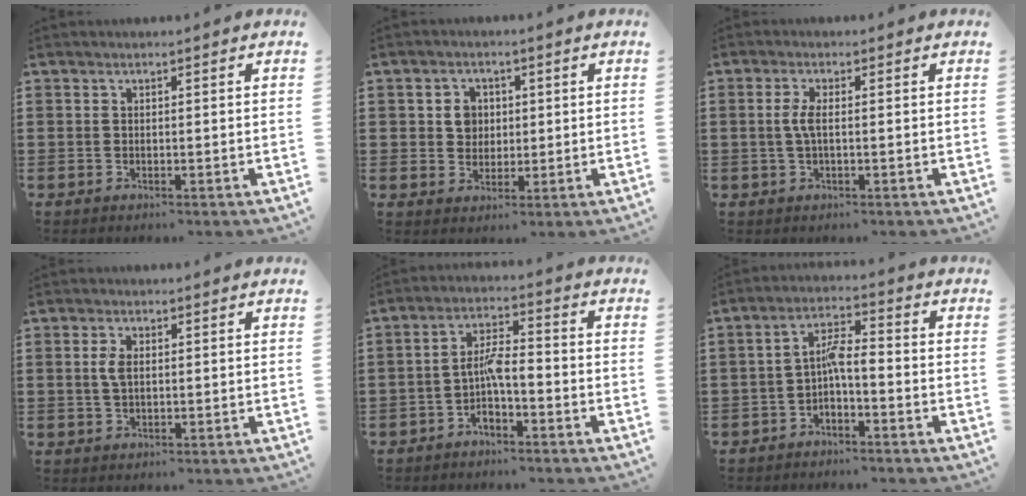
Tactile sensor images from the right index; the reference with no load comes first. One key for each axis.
{"total": 3.9, "fx": 0.8, "fy": 3.4, "fz": 1.8, "tx": -0.040, "ty": 0.010, "tz": 0.009}
{"total": 2.8, "fx": -0.1, "fy": 0.6, "fz": 2.8, "tx": -0.067, "ty": -0.006, "tz": -0.009}
{"total": 2.8, "fx": 0.4, "fy": 1.4, "fz": 2.4, "tx": -0.059, "ty": 0.004, "tz": 0.004}
{"total": 4.8, "fx": -2.0, "fy": 1.6, "fz": 4.0, "tx": -0.082, "ty": 0.013, "tz": -0.043}
{"total": 4.3, "fx": -1.4, "fy": 1.4, "fz": 3.8, "tx": -0.075, "ty": 0.014, "tz": -0.029}